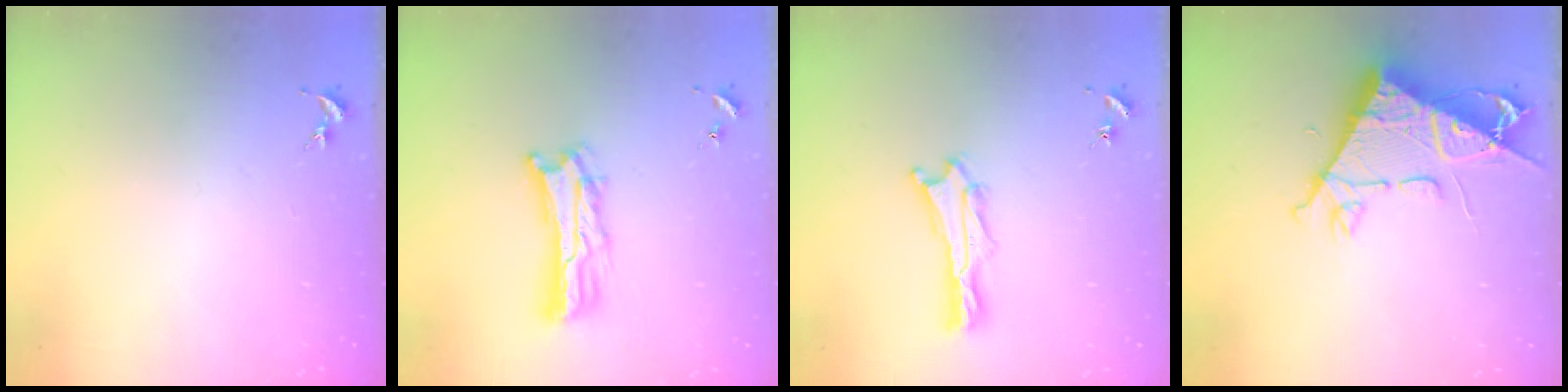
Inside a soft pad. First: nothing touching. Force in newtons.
{"total": 5.1, "press": 5.1, "slide": 0.5}
{"total": 0.9, "press": 0.9, "slide": 0.2}
{"total": 9.7, "press": 9.6, "slide": 1.4}